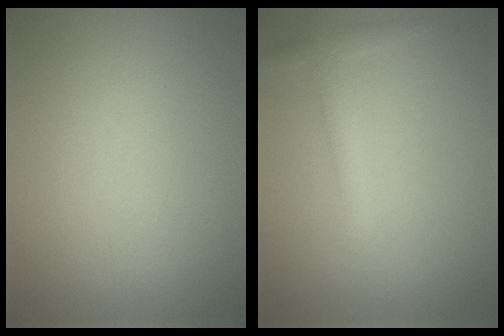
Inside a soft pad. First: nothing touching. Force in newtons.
{"total": 2.0, "press": 2.0, "slide": 0.1}